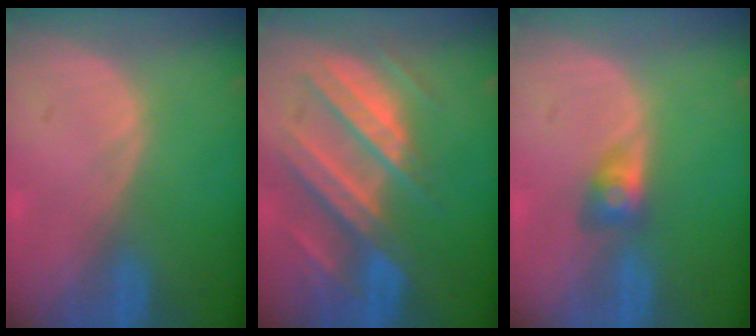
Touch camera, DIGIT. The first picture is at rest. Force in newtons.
{"total": 10.3, "press": 9.1, "slide": 4.9}
{"total": 3.1, "press": 2.7, "slide": 1.5}